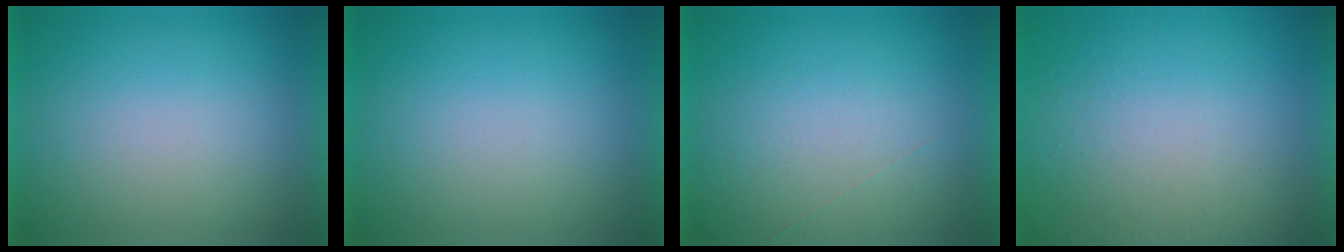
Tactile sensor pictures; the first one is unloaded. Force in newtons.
{"total": 0.0}
{"total": 1.0}
{"total": 9.4}